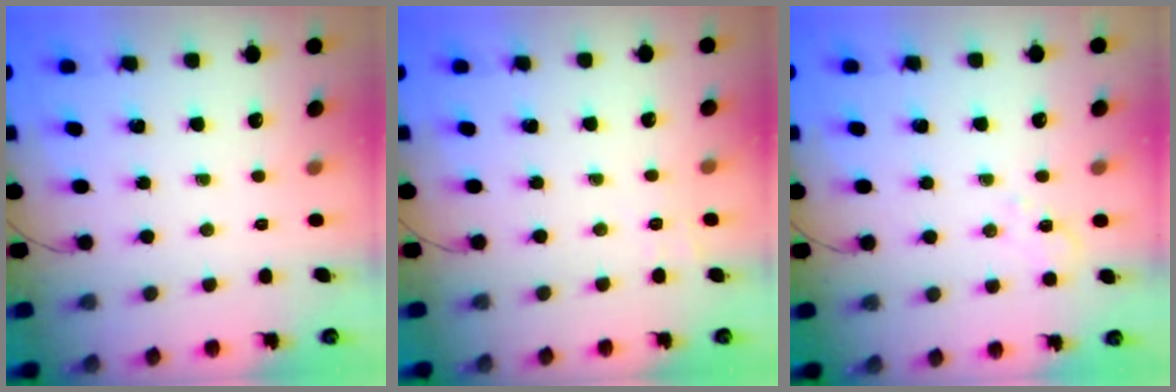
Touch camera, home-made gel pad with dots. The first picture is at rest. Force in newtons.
{"total": 1.8, "press": 0.5, "slide": 1.7}
{"total": 3.2, "press": 2.8, "slide": 1.6}